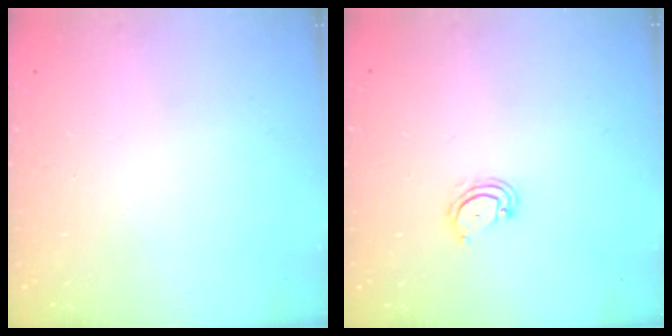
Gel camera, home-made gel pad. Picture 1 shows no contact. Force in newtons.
{"total": 3.9, "press": 3.9, "slide": 0.3}